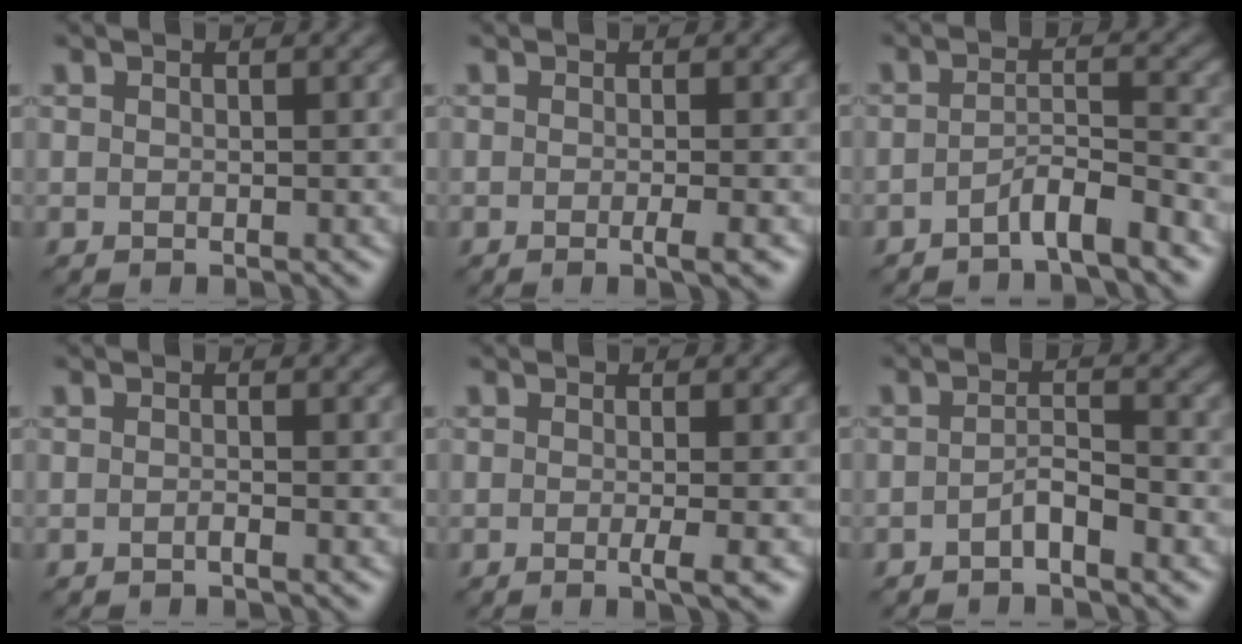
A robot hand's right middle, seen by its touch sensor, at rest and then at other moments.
{"total": 2.2, "force": [-0.5, 0.5, 2.0], "torque": [-0.022, -0.004, -0.010]}
{"total": 3.2, "force": [-2.2, 0.5, 2.2], "torque": [-0.037, 0.009, -0.047]}
{"total": 0.7, "force": [-0.4, 0.1, 0.6], "torque": [-0.010, 0.001, -0.009]}
{"total": 2.5, "force": [-0.5, 0.6, 2.4], "torque": [-0.028, -0.005, -0.011]}
{"total": 2.1, "force": [-1.2, 0.5, 1.7], "torque": [-0.032, 0.006, -0.025]}